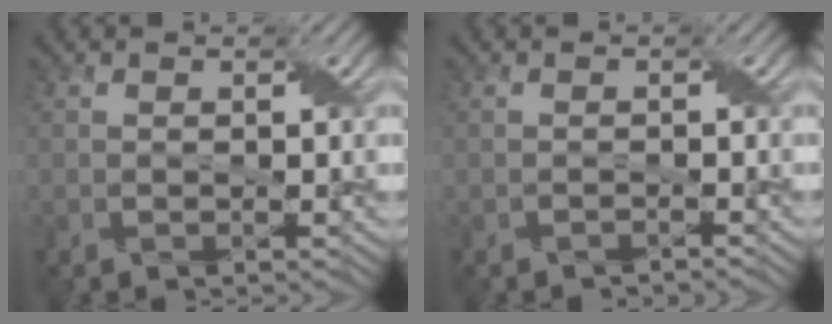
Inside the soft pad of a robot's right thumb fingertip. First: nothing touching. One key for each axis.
{"total": 0.9, "fx": -0.8, "fy": -0.1, "fz": 0.3, "tx": -0.005, "ty": 0.004, "tz": -0.015}